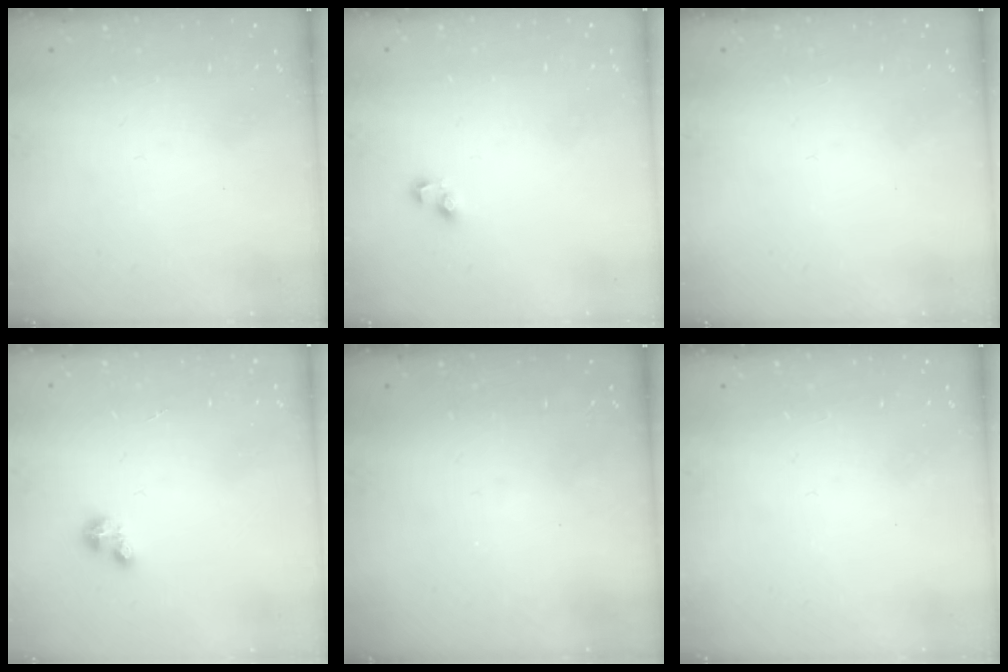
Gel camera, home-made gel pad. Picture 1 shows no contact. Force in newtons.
{"total": 2.5, "press": 2.5, "slide": 0.3}
{"total": 0.0}
{"total": 2.1, "press": 2.1, "slide": 0.2}
{"total": 0.0}
{"total": 0.0}